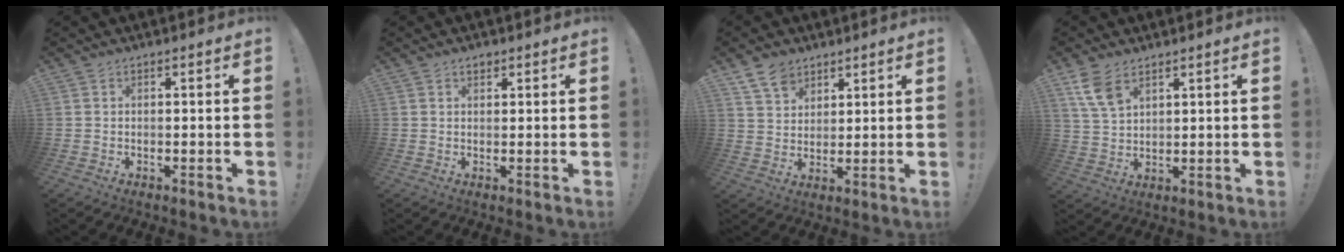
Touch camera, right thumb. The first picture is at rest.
{"total": 0.9, "force": [0.6, 0.6, 0.3], "torque": [-0.005, 0.001, 0.011]}
{"total": 7.5, "force": [5.5, 4.6, 2.0], "torque": [-0.042, -0.032, 0.108]}
{"total": 7.7, "force": [4.8, 4.0, 4.4], "torque": [-0.080, -0.019, 0.095]}